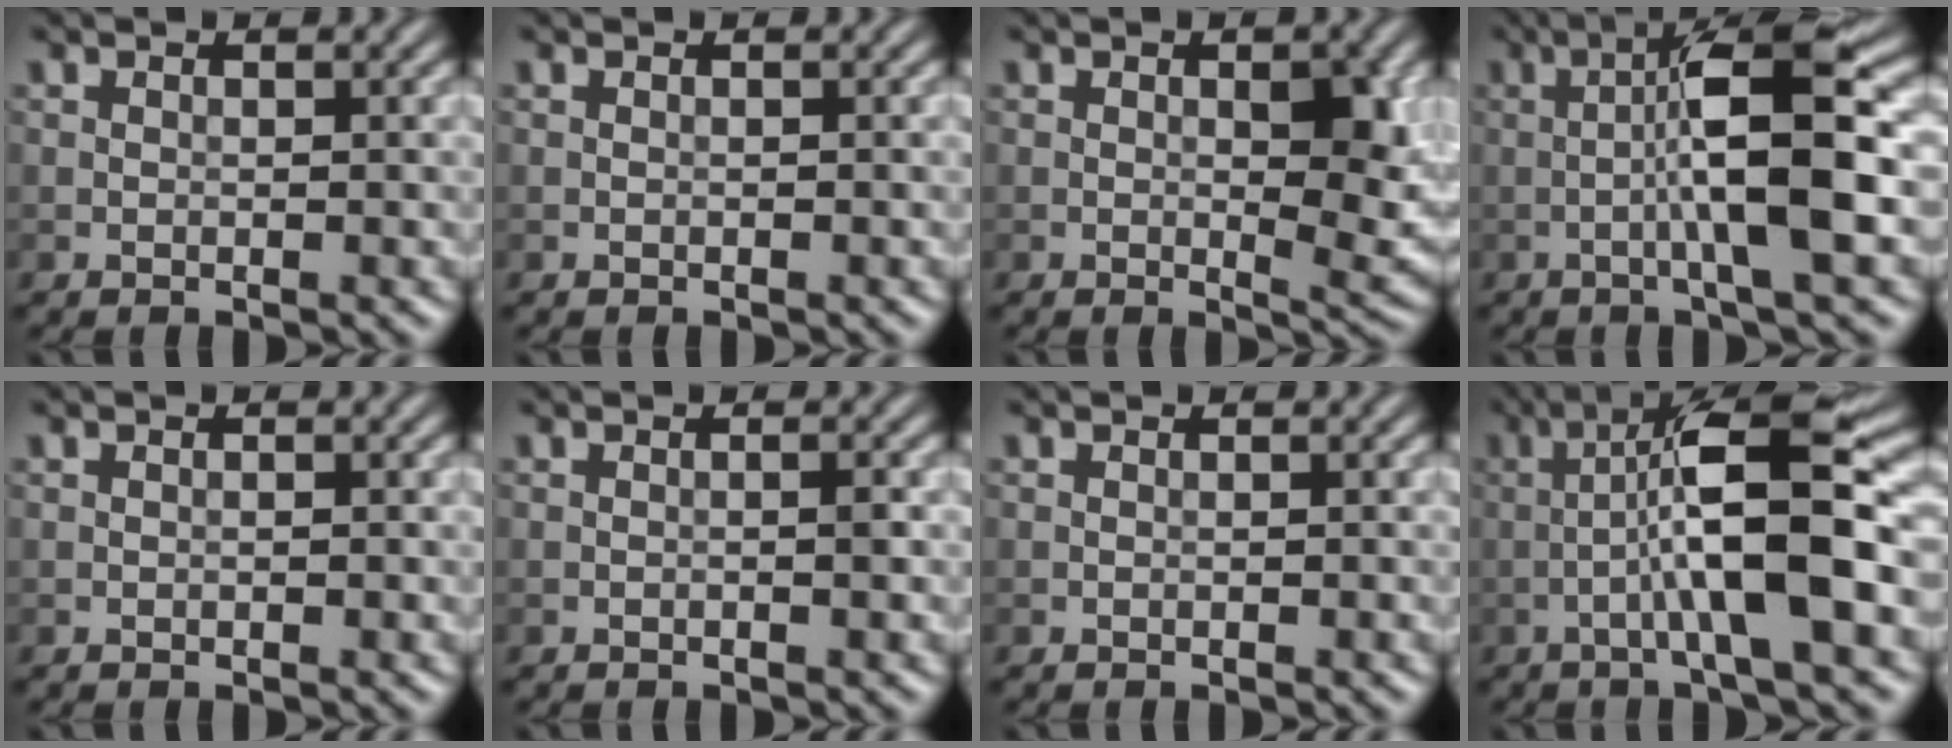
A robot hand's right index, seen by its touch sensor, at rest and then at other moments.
{"total": 0.0}
{"total": 5.4, "force": [0.3, 2.1, 4.9], "torque": [-0.062, -0.006, 0.010]}
{"total": 8.7, "force": [-1.0, 1.2, 8.6], "torque": [-0.136, 0.018, -0.021]}
{"total": 0.0}
{"total": 0.8, "force": [-0.2, 0.0, 0.7], "torque": [-0.011, 0.001, -0.004]}
{"total": 0.0}
{"total": 9.7, "force": [-1.5, 1.4, 9.5], "torque": [-0.154, 0.025, -0.029]}